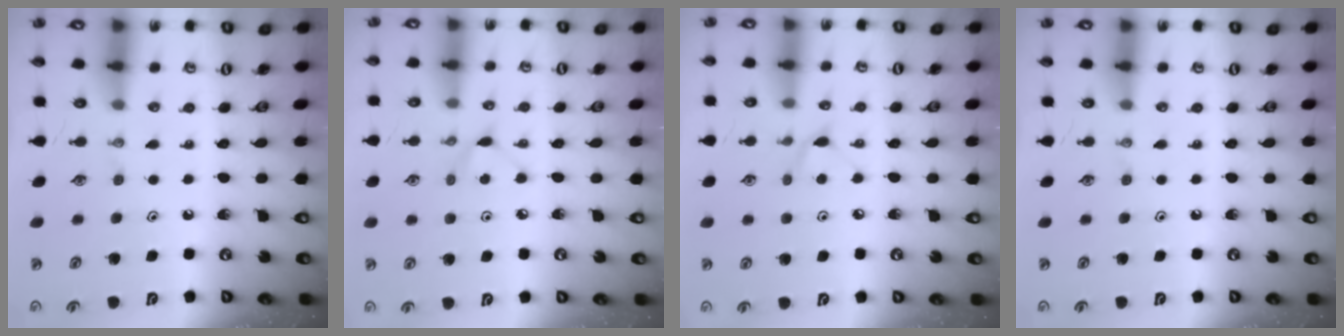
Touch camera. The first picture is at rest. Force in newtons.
{"total": 4.8, "press": 4.7, "slide": 0.7}
{"total": 4.7, "press": 4.7, "slide": 0.6}
{"total": 0.0}